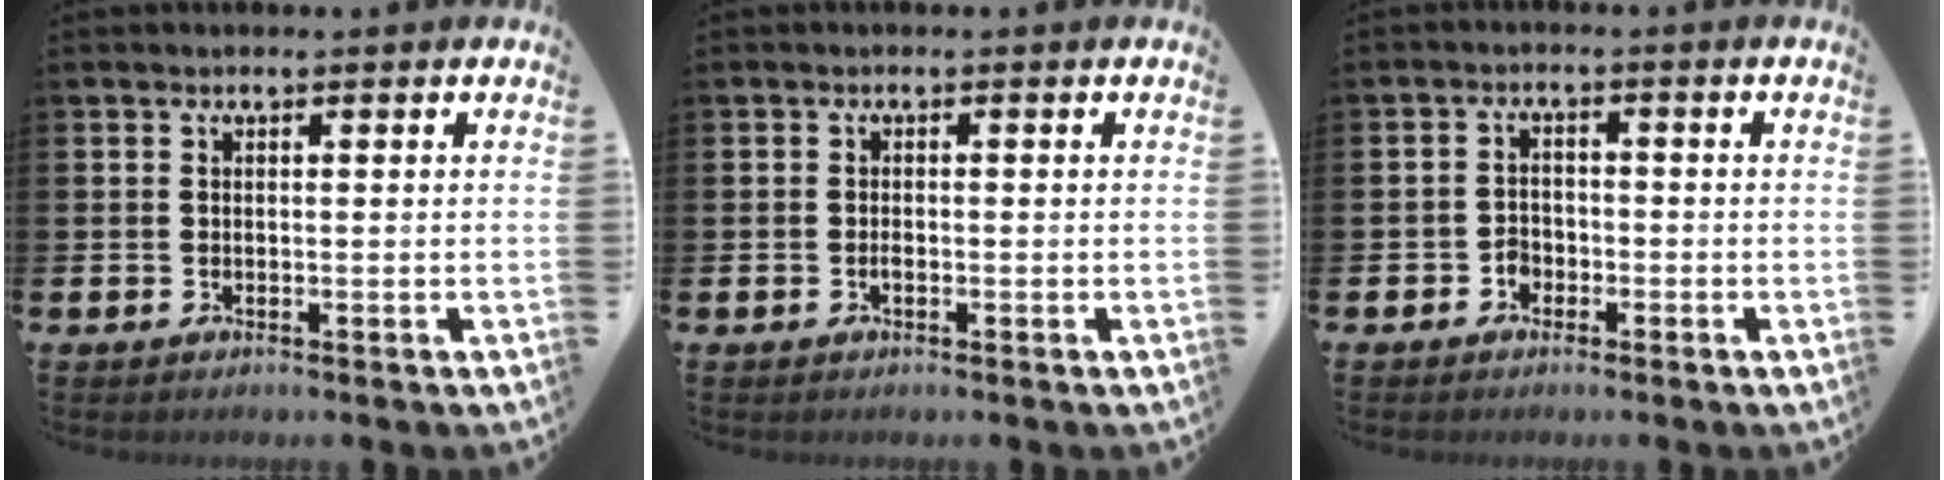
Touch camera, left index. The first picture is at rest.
{"total": 0.8, "force": [-0.3, 0.3, 0.6], "torque": [-0.012, -0.002, -0.006]}
{"total": 2.1, "force": [-1.3, 1.6, 0.4], "torque": [-0.012, 0.004, -0.030]}